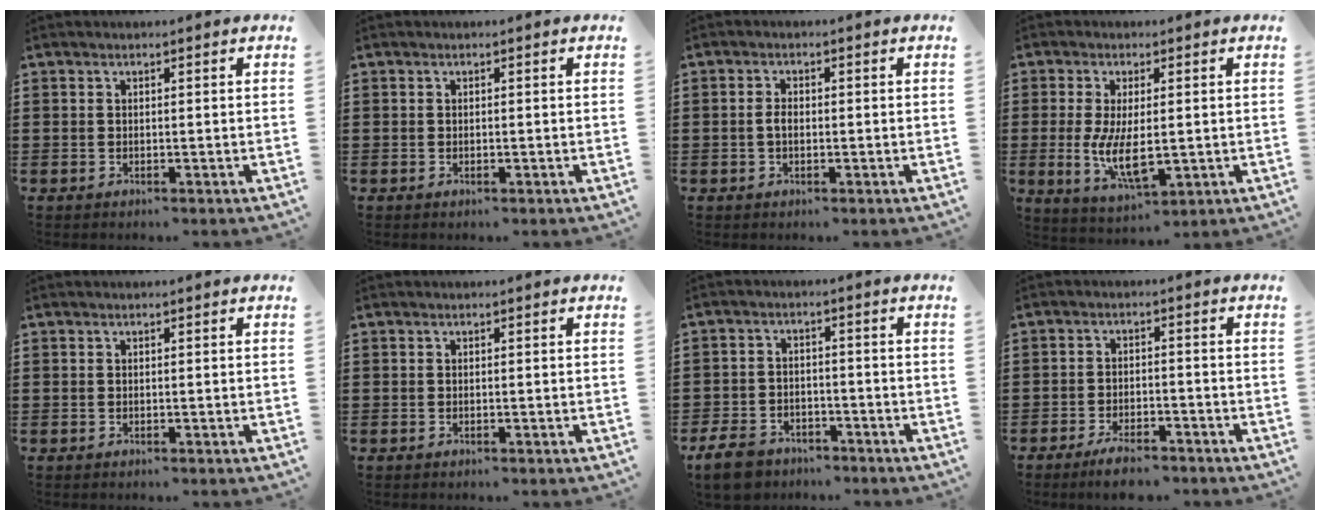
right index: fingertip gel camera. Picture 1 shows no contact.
{"total": 0.0}
{"total": 1.9, "force": [-0.2, 1.0, 1.6], "torque": [-0.039, 0.001, -0.007]}
{"total": 7.8, "force": [-0.4, 3.1, 7.1], "torque": [-0.145, -0.011, -0.010]}
{"total": 0.0}
{"total": 0.0}
{"total": 5.1, "force": [-4.4, 1.9, 1.7], "torque": [-0.050, 0.007, -0.092]}
{"total": 3.7, "force": [-3.3, 0.7, 1.5], "torque": [-0.027, 0.007, -0.063]}